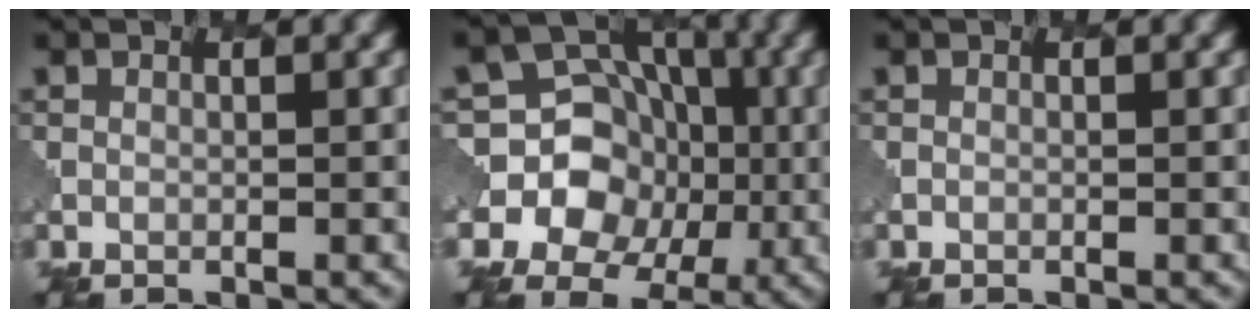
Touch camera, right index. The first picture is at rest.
{"total": 10.8, "force": [-0.6, 10.0, 4.0], "torque": [-0.073, 0.031, -0.035]}
{"total": 0.0}